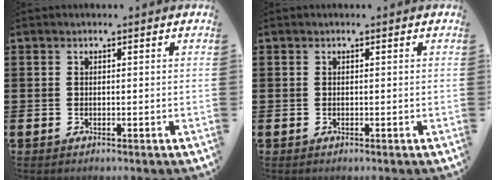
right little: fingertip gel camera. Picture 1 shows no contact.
{"total": 0.0}